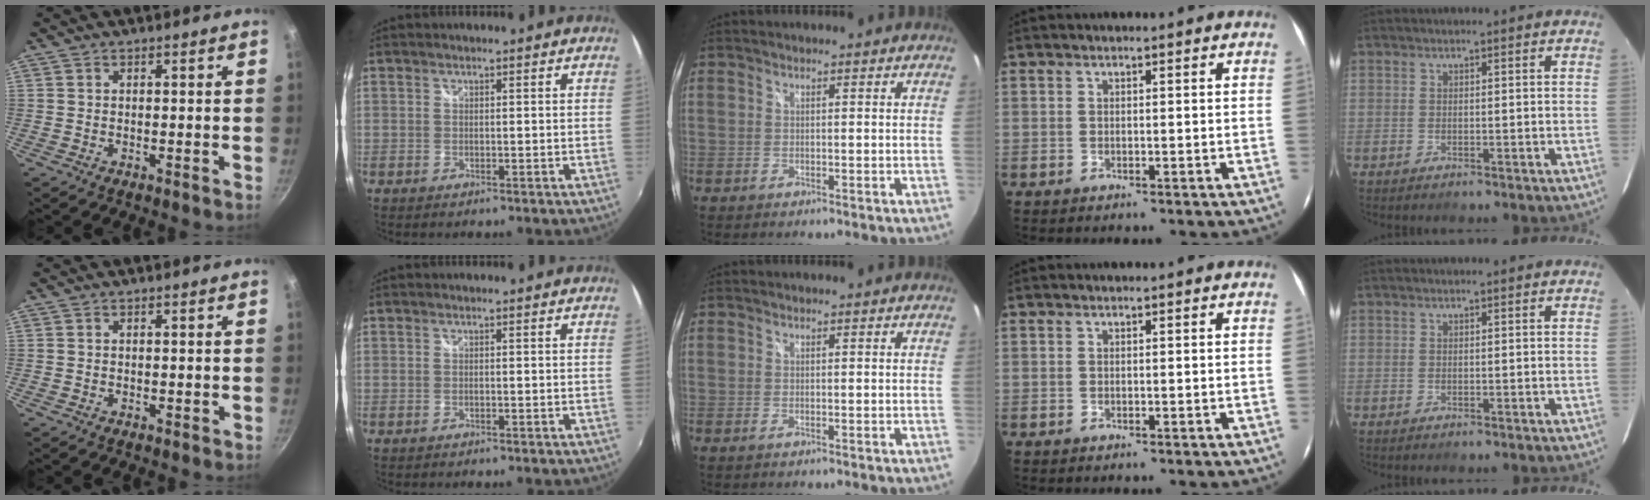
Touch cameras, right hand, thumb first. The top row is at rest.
{}